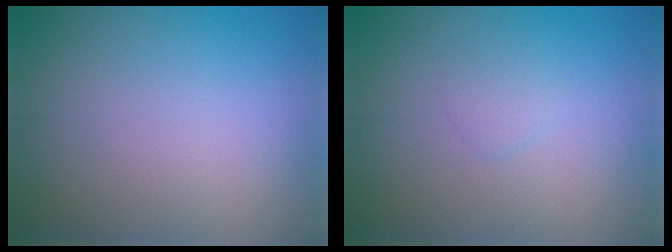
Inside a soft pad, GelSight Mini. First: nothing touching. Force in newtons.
{"total": 0.7, "press": 0.7, "slide": 0.1}